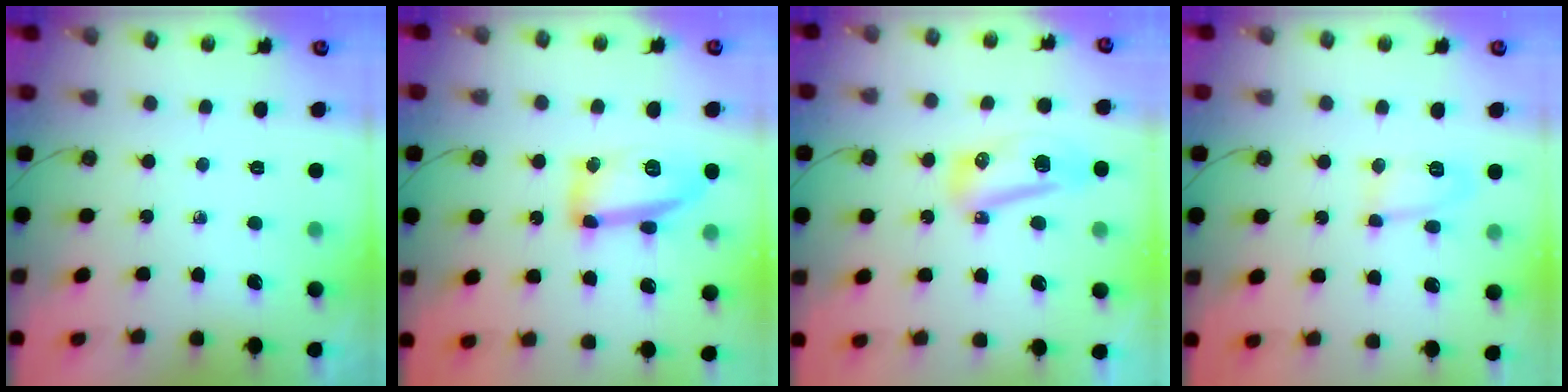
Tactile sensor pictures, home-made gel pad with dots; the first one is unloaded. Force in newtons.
{"total": 14.1, "press": 14.1, "slide": 1.1}
{"total": 10.0, "press": 9.9, "slide": 0.9}
{"total": 6.8, "press": 6.8, "slide": 0.3}